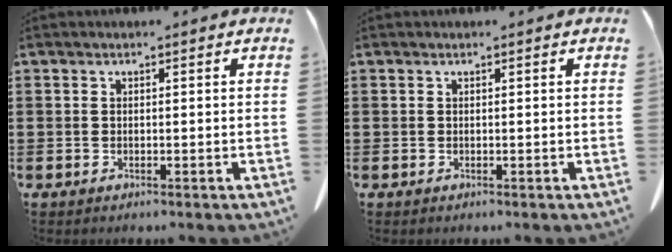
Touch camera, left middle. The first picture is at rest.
{"total": 0.0}